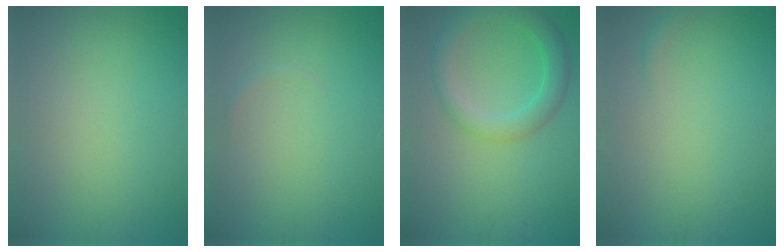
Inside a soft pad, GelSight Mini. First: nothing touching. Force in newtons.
{"total": 0.5, "press": 0.5, "slide": 0.0}
{"total": 4.2, "press": 4.2, "slide": 0.2}
{"total": 0.5, "press": 0.5, "slide": 0.0}